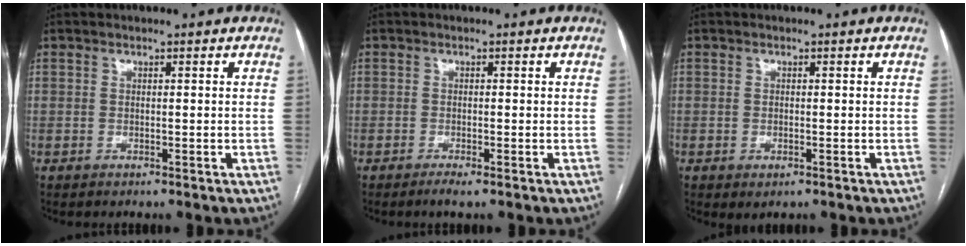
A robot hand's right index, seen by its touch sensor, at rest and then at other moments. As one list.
[{"total": 1.5, "force": [-1.0, 0.0, 1.1], "torque": [-0.021, -0.003, -0.019]}, {"total": 1.3, "force": [-0.5, 0.6, 1.0], "torque": [-0.016, -0.003, 0.001]}]